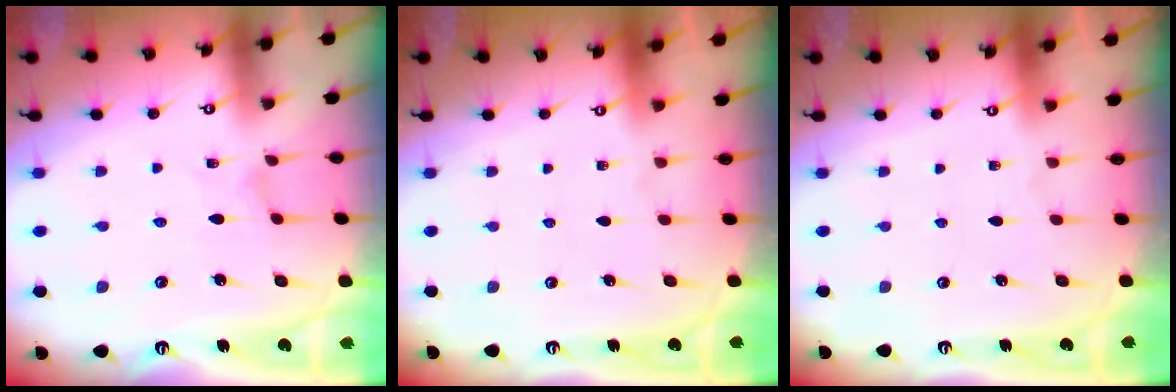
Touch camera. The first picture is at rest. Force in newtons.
{"total": 0.0}
{"total": 0.0}